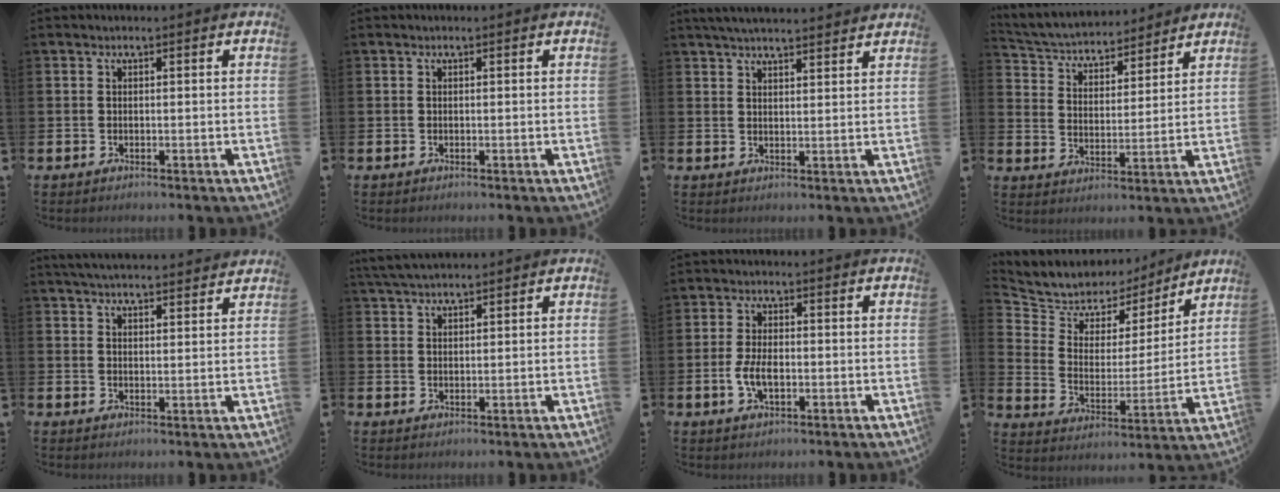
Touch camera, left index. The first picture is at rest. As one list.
[{"total": 0.0}, {"total": 3.9, "force": [3.8, 0.1, 0.8], "torque": [-0.022, -0.013, 0.070]}, {"total": 4.5, "force": [4.3, 1.4, 0.4], "torque": [-0.039, -0.037, 0.070]}, {"total": 4.4, "force": [4.3, 0.0, 0.5], "torque": [-0.018, -0.022, 0.078]}, {"total": 3.5, "force": [3.3, 0.7, 1.1], "torque": [-0.026, -0.006, 0.062]}, {"total": 4.1, "force": [-0.7, 2.1, 3.4], "torque": [-0.067, 0.003, -0.015]}, {"total": 7.6, "force": [6.8, 3.4, 0.5], "torque": [-0.063, -0.051, 0.122]}]